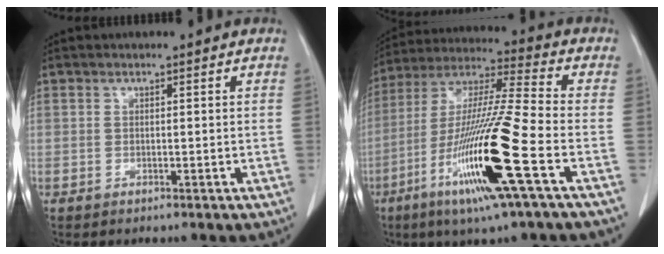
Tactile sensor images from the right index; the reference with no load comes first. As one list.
[{"total": 19.6, "force": [-7.6, -0.4, 18.1], "torque": [-0.381, -0.034, -0.148]}]